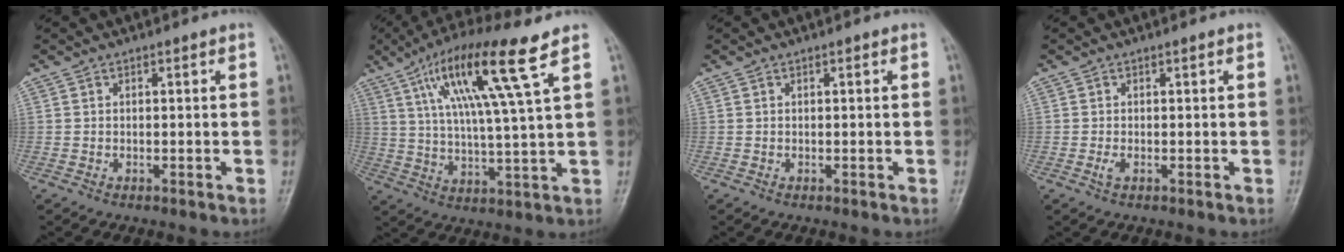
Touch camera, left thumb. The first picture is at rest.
{"total": 15.6, "force": [7.4, 0.9, 13.7], "torque": [-0.253, -0.015, 0.131]}
{"total": 0.0}
{"total": 1.1, "force": [-0.1, 0.5, 1.0], "torque": [-0.019, 0.003, 0.002]}